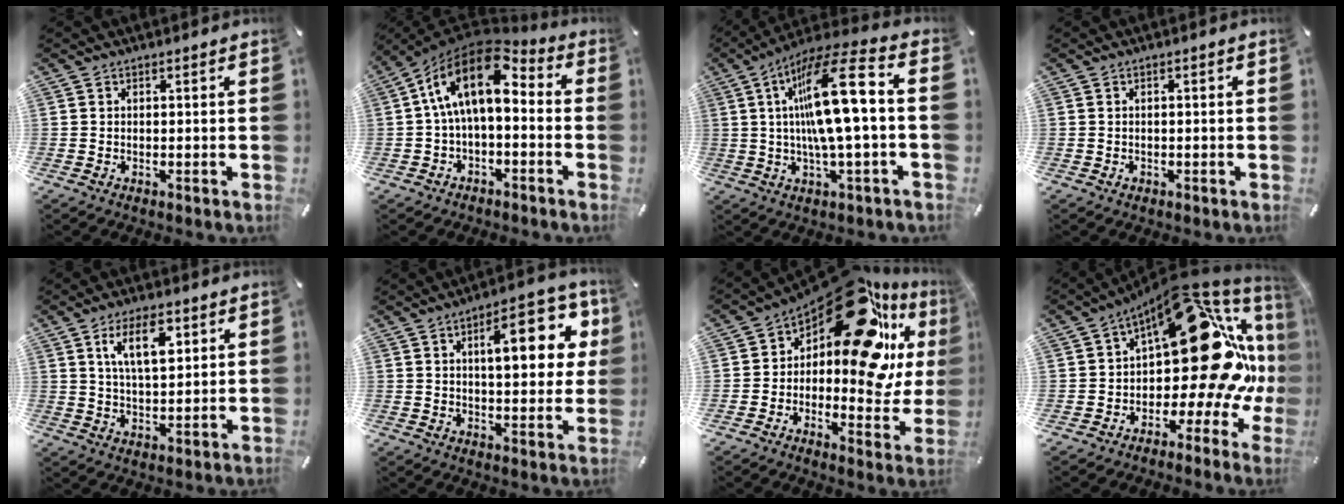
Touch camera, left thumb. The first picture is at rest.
{"total": 15.2, "force": [3.7, 8.0, 12.4], "torque": [-0.239, -0.010, 0.059]}
{"total": 17.1, "force": [2.1, 2.9, 16.7], "torque": [-0.314, -0.009, 0.017]}
{"total": 0.7, "force": [-0.3, 0.6, 0.3], "torque": [-0.006, 0.003, -0.007]}
{"total": 10.0, "force": [4.6, 4.4, 7.7], "torque": [-0.131, -0.004, 0.076]}
{"total": 16.2, "force": [5.3, 6.7, 13.7], "torque": [-0.190, -0.007, 0.079]}
{"total": 24.0, "force": [11.9, 11.0, 17.7], "torque": [-0.235, -0.085, 0.200]}
{"total": 29.3, "force": [8.2, 14.0, 24.4], "torque": [-0.317, -0.091, 0.157]}